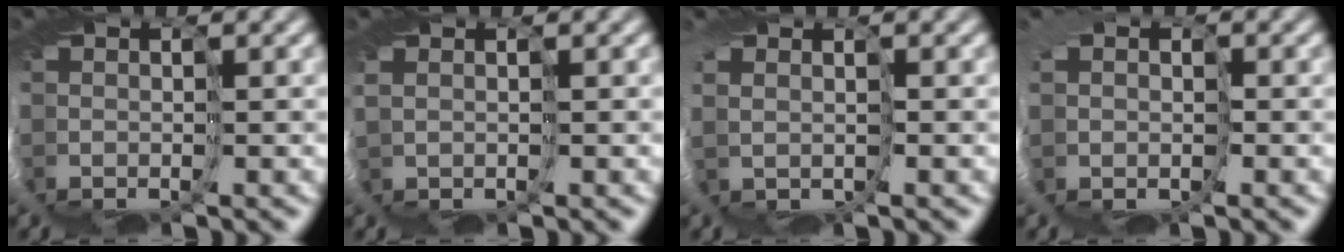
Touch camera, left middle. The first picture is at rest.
{"total": 0.7, "force": [0.7, 0.1, 0.1], "torque": [-0.010, 0.014, 0.016]}
{"total": 1.1, "force": [0.4, 1.1, 0.2], "torque": [-0.008, 0.001, 0.016]}
{"total": 2.0, "force": [0.1, 2.0, 0.4], "torque": [-0.015, -0.010, 0.002]}